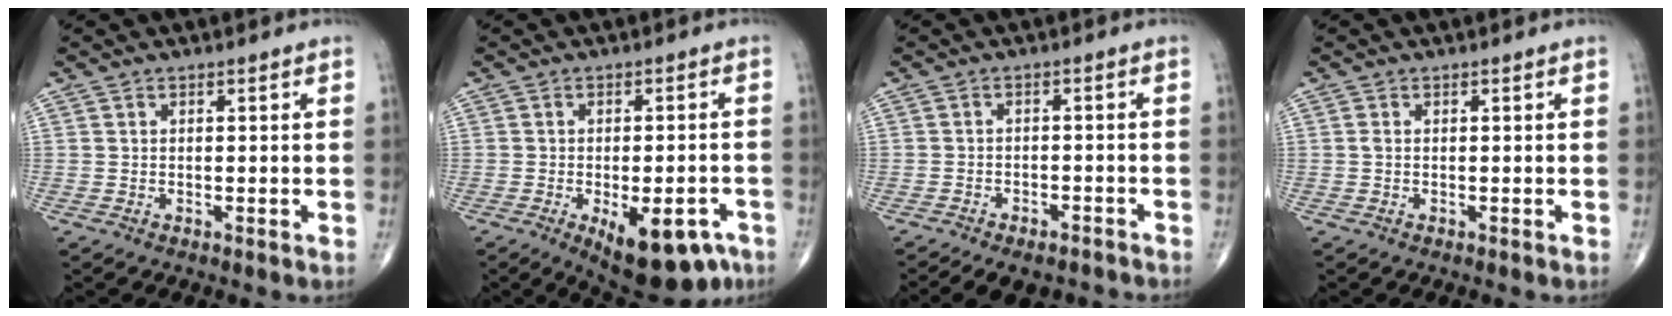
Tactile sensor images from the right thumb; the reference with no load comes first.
{"total": 13.9, "force": [-6.8, 6.2, 10.5], "torque": [-0.106, 0.018, -0.080]}
{"total": 9.3, "force": [-7.6, 4.2, 3.4], "torque": [-0.045, 0.036, -0.099]}
{"total": 0.5, "force": [0.0, 0.3, 0.4], "torque": [-0.009, 0.000, -0.001]}